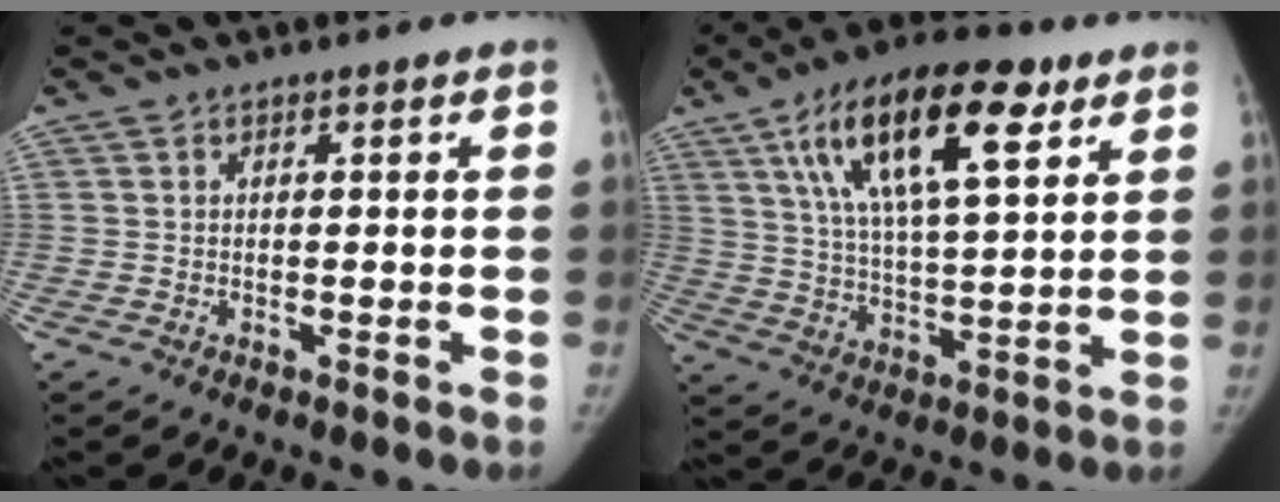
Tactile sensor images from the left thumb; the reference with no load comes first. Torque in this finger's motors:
{"motor_torque": [0.51, 0.09, 2.00, -0.77, 0.20]}